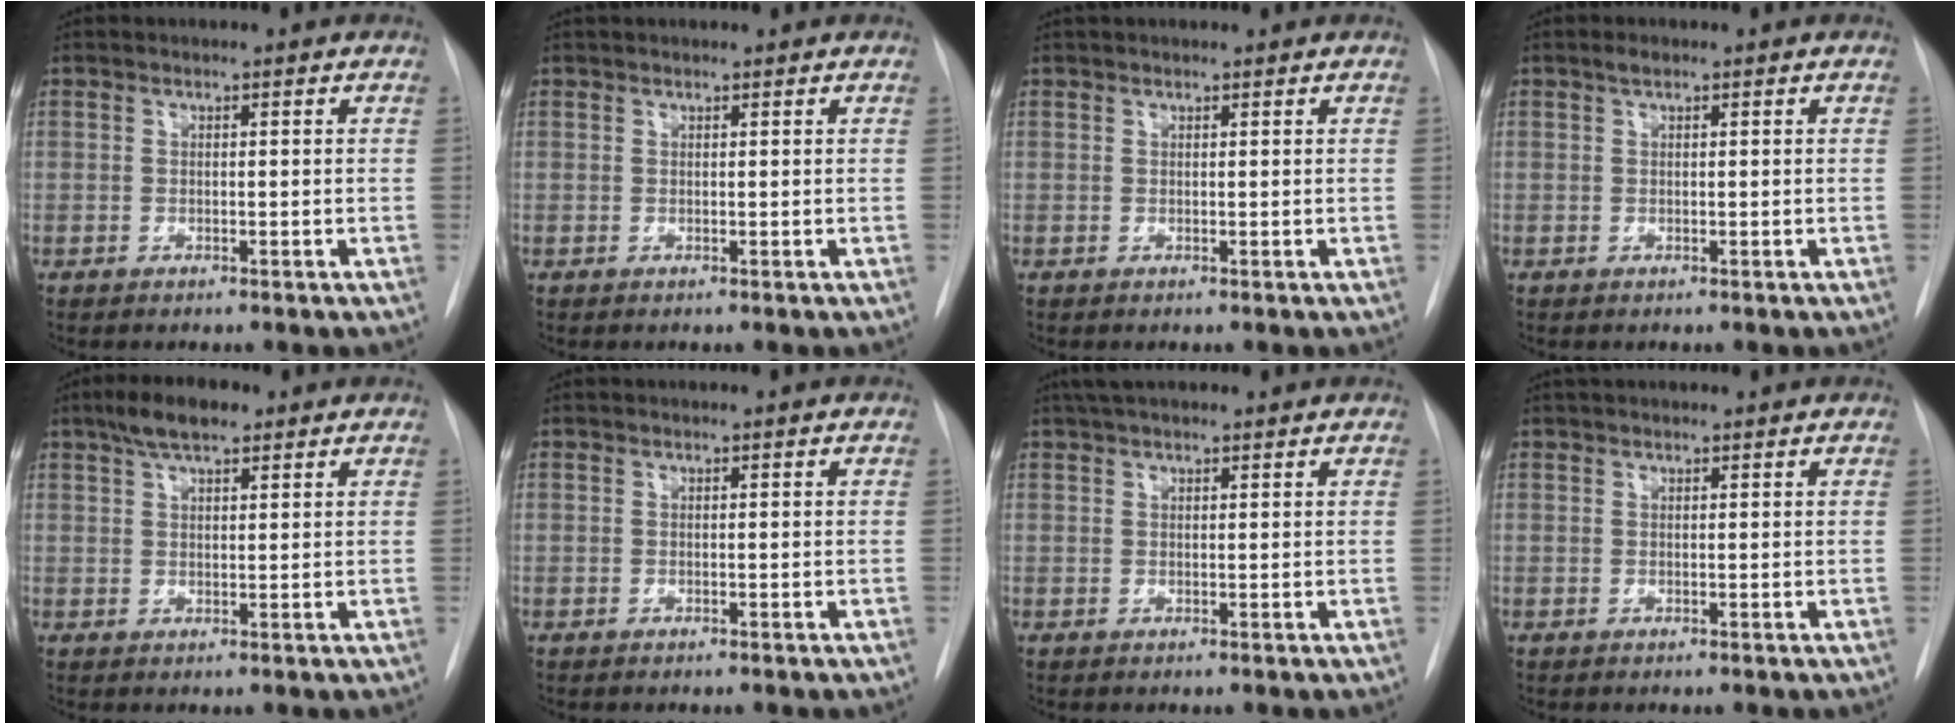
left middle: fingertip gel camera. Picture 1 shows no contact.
{"total": 1.9, "force": [1.8, 0.4, 0.6], "torque": [-0.009, 0.028, 0.029]}
{"total": 2.3, "force": [2.0, 0.5, 0.8], "torque": [-0.009, 0.031, 0.032]}
{"total": 0.9, "force": [0.6, 0.3, 0.6], "torque": [-0.011, 0.006, 0.011]}
{"total": 5.8, "force": [3.9, 1.8, 3.9], "torque": [-0.077, 0.017, 0.067]}
{"total": 0.0}
{"total": 5.4, "force": [4.4, 1.4, 2.8], "torque": [-0.045, 0.035, 0.074]}
{"total": 2.8, "force": [2.5, 0.7, 1.1], "torque": [-0.014, 0.032, 0.040]}